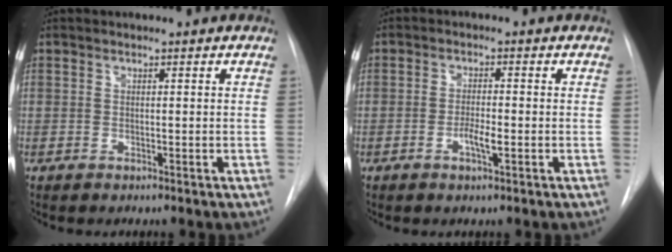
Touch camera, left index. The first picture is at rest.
{"total": 2.8, "force": [-0.9, 0.5, 2.6], "torque": [-0.048, 0.000, -0.016]}